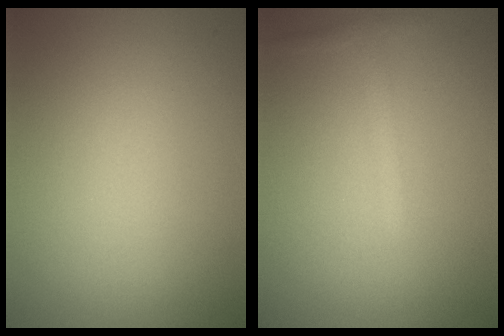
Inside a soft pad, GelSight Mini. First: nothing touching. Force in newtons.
{"total": 1.4, "press": 1.4, "slide": 0.1}